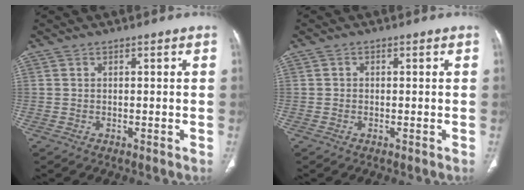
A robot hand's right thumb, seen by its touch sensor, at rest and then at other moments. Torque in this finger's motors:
{"motor_torque": [-0.03, -0.71, -0.27, 0.06, 0.03]}